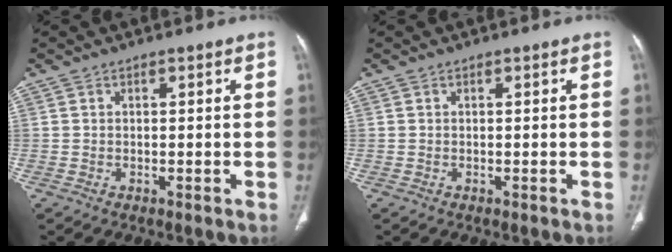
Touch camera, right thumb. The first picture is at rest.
{"total": 0.0}